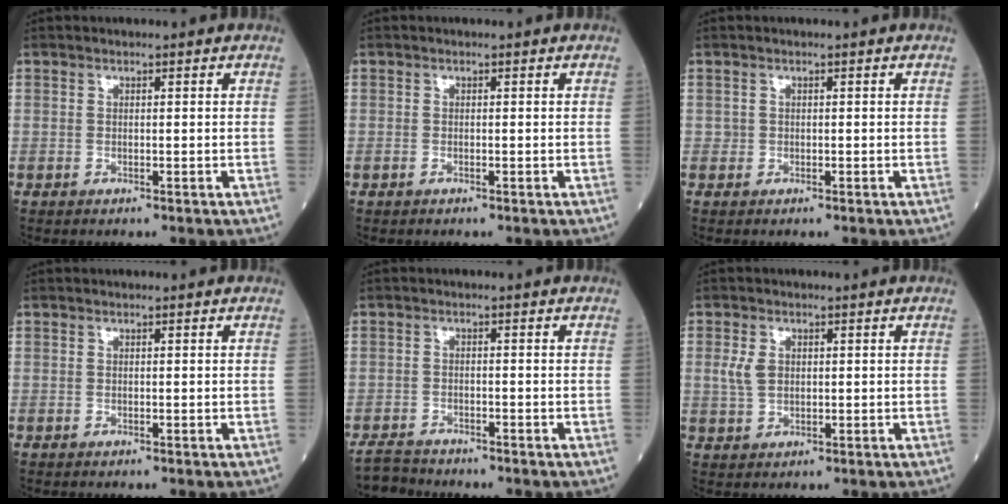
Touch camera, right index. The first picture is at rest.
{"total": 0.0}
{"total": 0.5, "force": [-0.1, 0.5, 0.0], "torque": [0.003, 0.005, -0.002]}
{"total": 0.0}
{"total": 3.2, "force": [-3.1, 0.6, -0.3], "torque": [0.002, -0.012, -0.057]}
{"total": 3.1, "force": [0.6, 2.2, 2.1], "torque": [-0.052, 0.006, 0.015]}